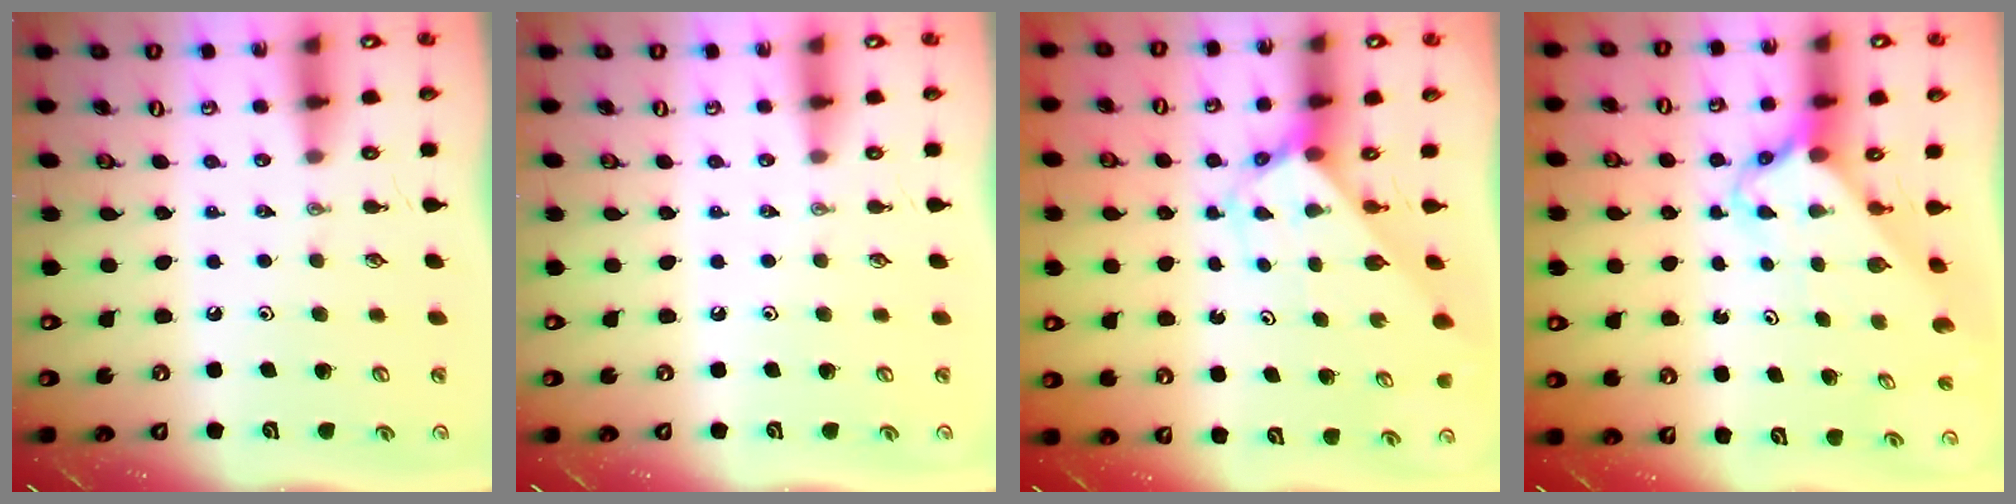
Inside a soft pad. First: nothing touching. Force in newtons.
{"total": 0.0}
{"total": 2.9, "press": 2.9, "slide": 0.2}
{"total": 2.7, "press": 2.7, "slide": 0.2}